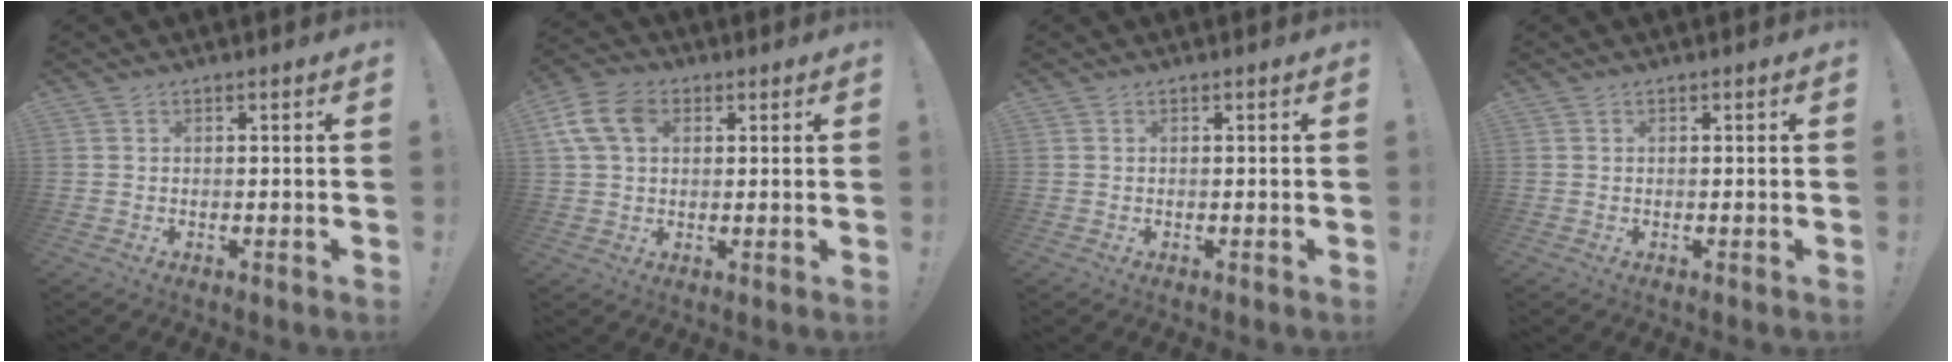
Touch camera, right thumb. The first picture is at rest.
{"total": 11.4, "force": [3.5, 7.9, 7.4], "torque": [-0.150, 0.002, 0.069]}
{"total": 0.0}
{"total": 0.0}